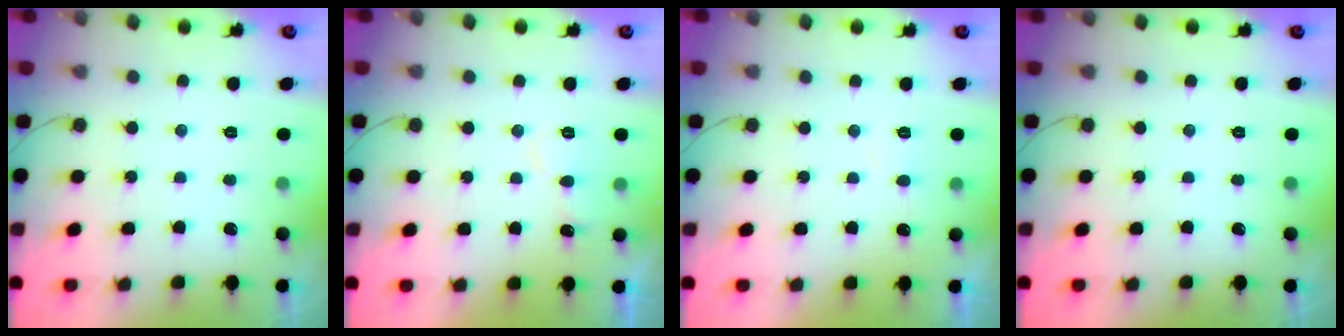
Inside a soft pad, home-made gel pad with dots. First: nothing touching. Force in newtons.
{"total": 6.5, "press": 6.5, "slide": 0.4}
{"total": 3.2, "press": 3.2, "slide": 0.2}
{"total": 0.0}